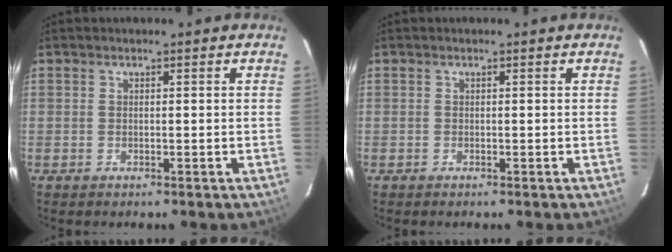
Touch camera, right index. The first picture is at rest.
{"total": 0.0}